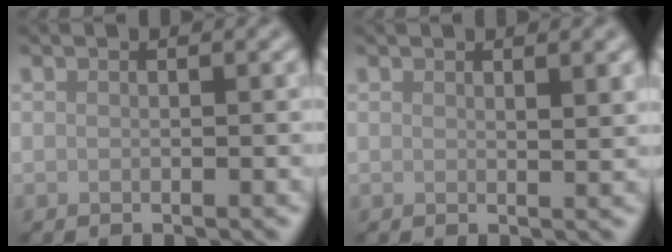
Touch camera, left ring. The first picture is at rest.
{"total": 1.1, "force": [0.8, 0.2, 0.7], "torque": [-0.007, -0.002, 0.013]}